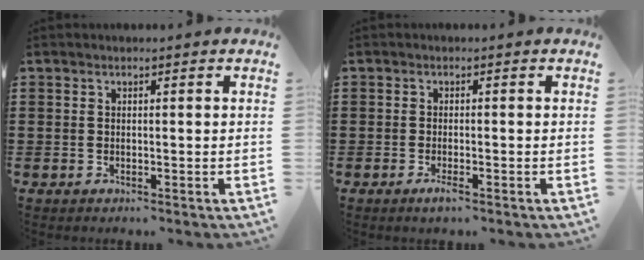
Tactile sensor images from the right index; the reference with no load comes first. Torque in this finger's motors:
{"motor_torque": [0.68, 0.78, 0.20, 0.09]}